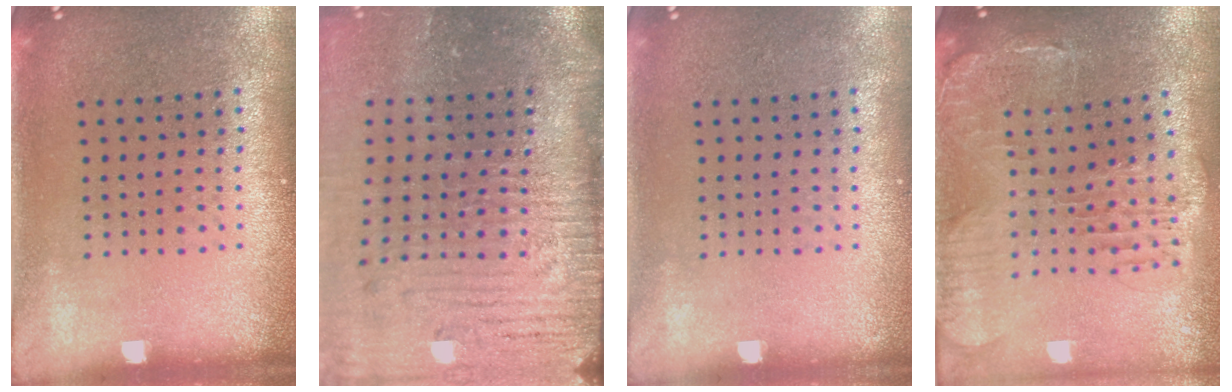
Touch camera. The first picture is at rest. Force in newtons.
{"total": 5.3, "press": 4.4, "slide": 3.0}
{"total": 0.0}
{"total": 1.6, "press": 1.5, "slide": 0.4}